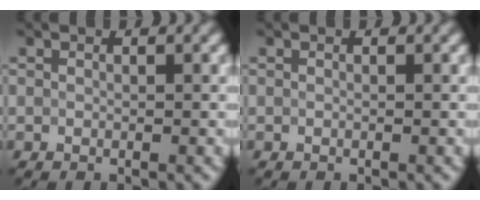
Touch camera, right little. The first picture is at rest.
{"total": 0.0}